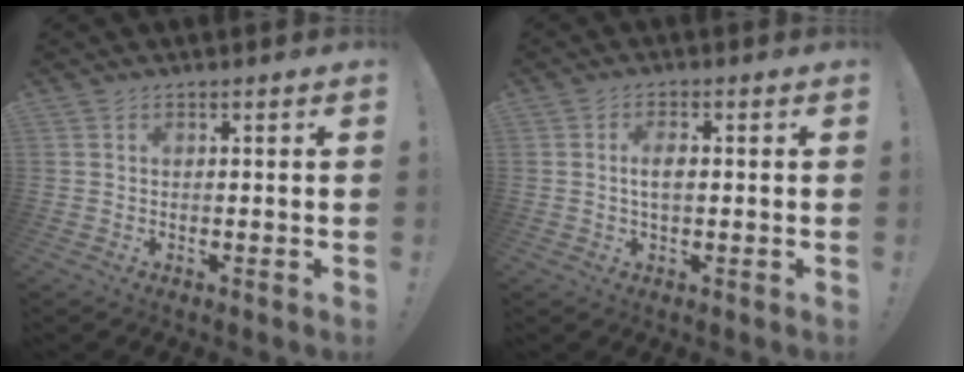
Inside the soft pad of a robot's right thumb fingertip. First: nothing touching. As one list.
[{"total": 3.5, "force": [0.0, 1.5, 3.1], "torque": [-0.051, 0.005, -0.002]}]